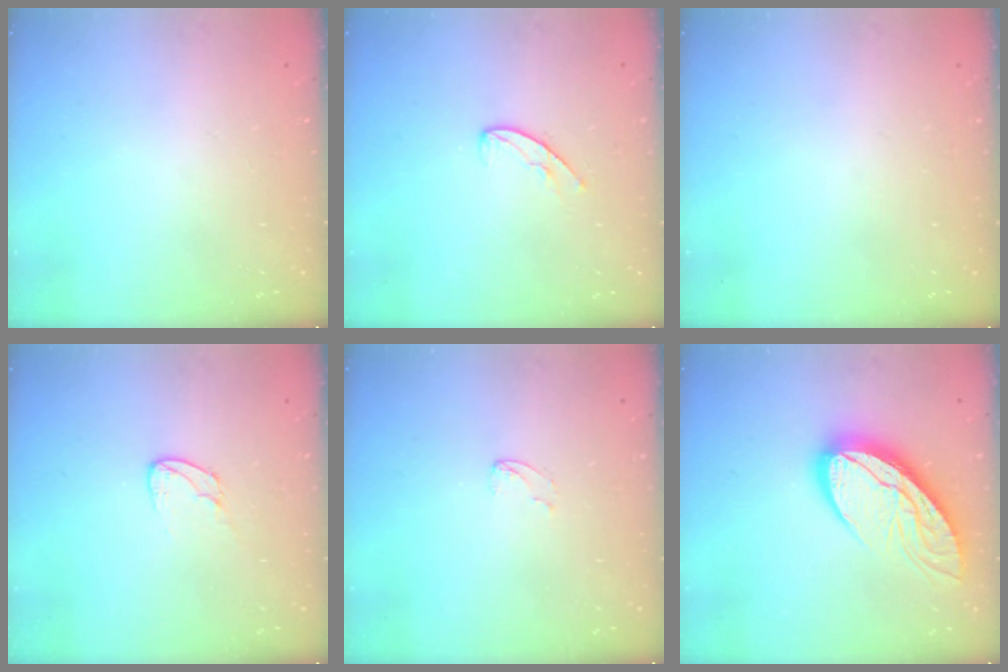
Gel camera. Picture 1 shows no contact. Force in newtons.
{"total": 6.4, "press": 6.4, "slide": 0.5}
{"total": 0.0}
{"total": 4.5, "press": 4.5, "slide": 0.4}
{"total": 2.4, "press": 2.4, "slide": 0.2}
{"total": 15.7, "press": 15.6, "slide": 1.9}